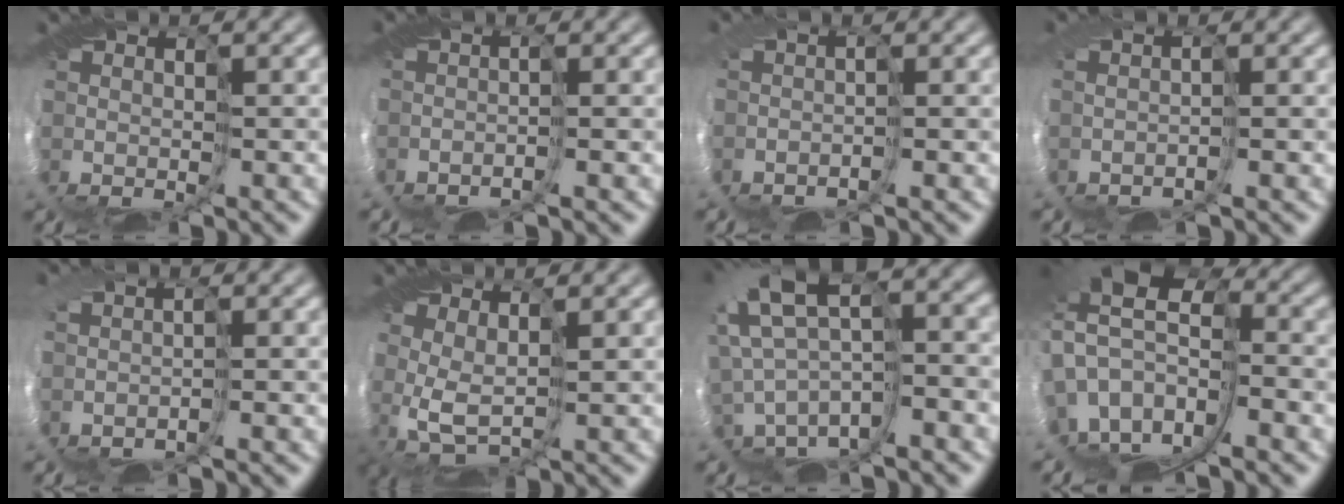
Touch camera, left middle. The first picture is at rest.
{"total": 1.0, "force": [-0.4, 0.4, 0.8], "torque": [-0.020, 0.012, -0.011]}
{"total": 1.2, "force": [-0.3, 0.6, 0.9], "torque": [-0.024, 0.012, -0.011]}
{"total": 1.2, "force": [0.2, 0.6, 1.0], "torque": [-0.021, 0.015, -0.004]}
{"total": 1.8, "force": [0.1, 1.1, 1.5], "torque": [-0.035, 0.015, -0.005]}
{"total": 2.2, "force": [0.3, 1.5, 1.5], "torque": [-0.061, -0.003, 0.018]}
{"total": 5.2, "force": [2.5, 1.4, 4.4], "torque": [-0.102, 0.028, 0.040]}
{"total": 11.5, "force": [-0.2, 8.3, 7.9], "torque": [-0.173, -0.003, 0.013]}